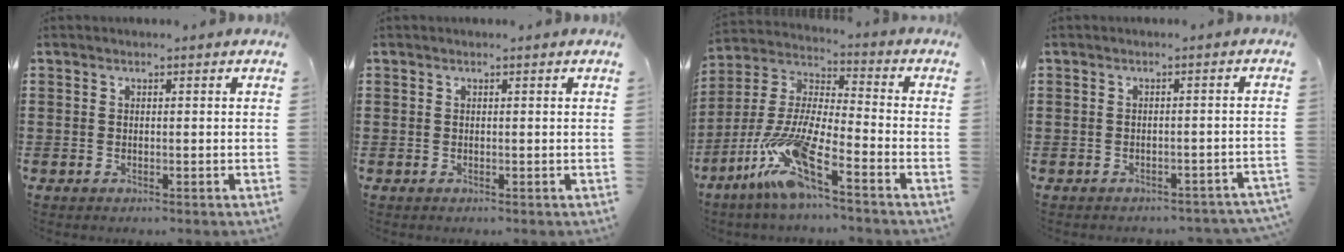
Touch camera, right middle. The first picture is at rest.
{"total": 0.0}
{"total": 12.9, "force": [-9.1, 0.6, 9.1], "torque": [-0.214, -0.016, -0.187]}
{"total": 1.6, "force": [-1.6, 0.2, 0.2], "torque": [-0.008, 0.000, -0.034]}